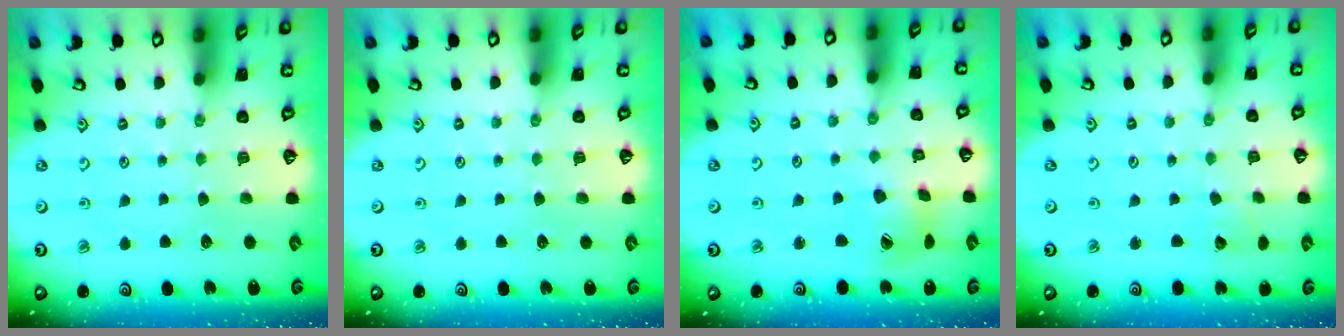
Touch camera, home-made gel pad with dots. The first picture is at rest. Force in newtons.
{"total": 0.0}
{"total": 7.6, "press": 7.6, "slide": 1.0}
{"total": 3.1, "press": 3.1, "slide": 0.3}